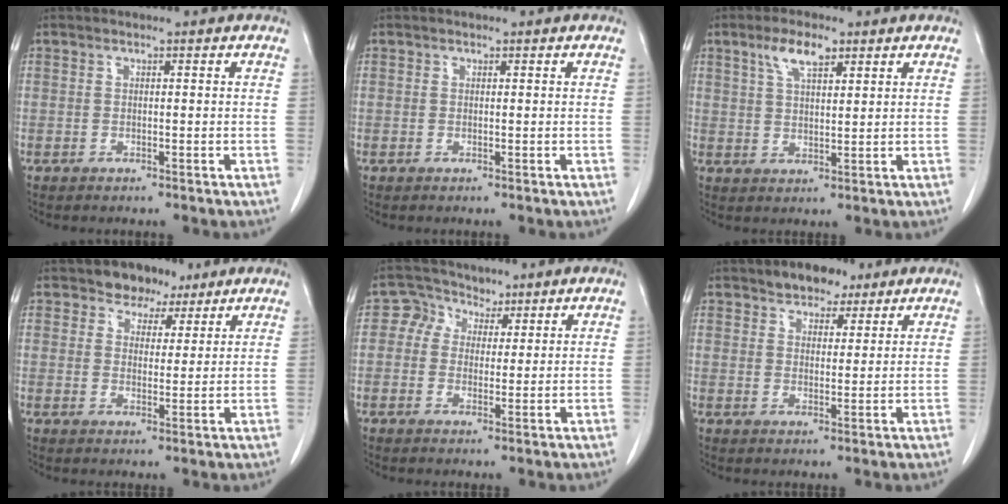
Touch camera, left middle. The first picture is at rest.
{"total": 0.0}
{"total": 5.4, "force": [3.2, 1.9, 3.9], "torque": [-0.081, 0.008, 0.062]}
{"total": 5.4, "force": [3.9, 3.6, 1.3], "torque": [-0.014, 0.008, 0.062]}
{"total": 4.2, "force": [2.2, 3.5, 0.4], "torque": [-0.009, 0.017, 0.037]}
{"total": 5.6, "force": [4.1, 3.0, 2.3], "torque": [-0.032, 0.010, 0.069]}